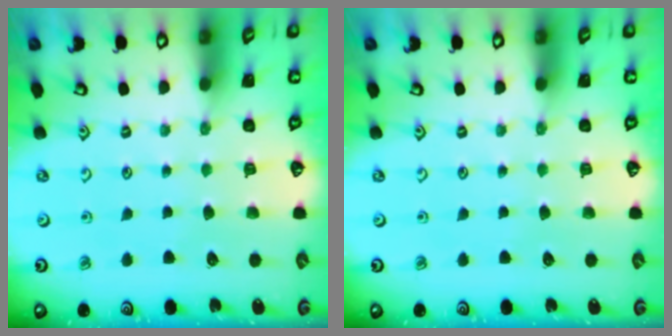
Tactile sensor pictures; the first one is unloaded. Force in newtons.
{"total": 0.0}